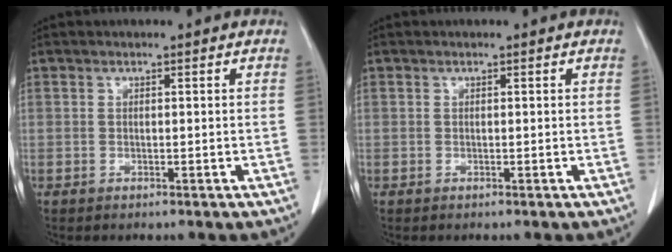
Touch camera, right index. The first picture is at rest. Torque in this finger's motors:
{"motor_torque": [0.00, 0.00, 0.00, 0.00]}